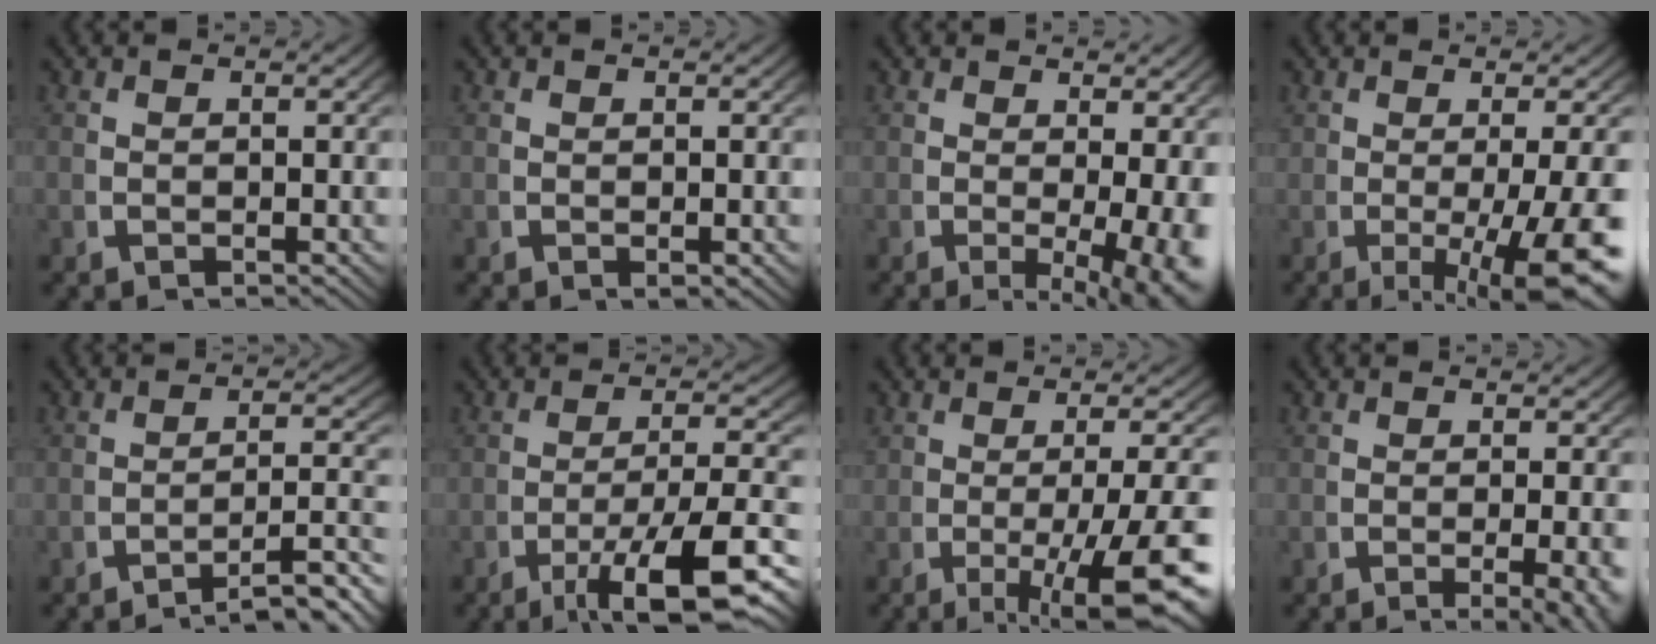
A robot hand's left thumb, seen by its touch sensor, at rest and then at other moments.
{"total": 0.7, "force": [0.1, 0.3, 0.6], "torque": [-0.011, -0.001, 0.003]}
{"total": 5.9, "force": [-1.2, 2.4, 5.2], "torque": [-0.069, -0.028, -0.011]}
{"total": 7.9, "force": [-2.0, 2.9, 7.1], "torque": [-0.115, -0.027, -0.014]}
{"total": 6.0, "force": [-4.1, 1.7, 4.1], "torque": [-0.055, -0.012, -0.057]}
{"total": 9.1, "force": [-3.8, 3.7, 7.3], "torque": [-0.119, -0.029, -0.039]}
{"total": 9.1, "force": [-2.8, 3.8, 7.8], "torque": [-0.128, -0.029, -0.024]}
{"total": 4.6, "force": [-2.0, 1.3, 3.9], "torque": [-0.056, -0.013, -0.024]}